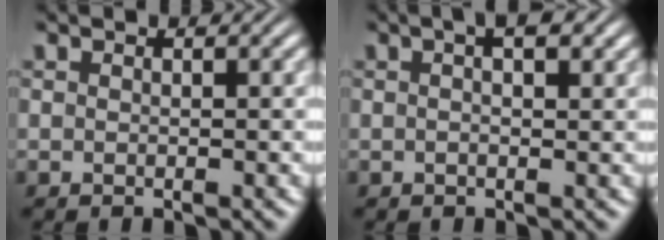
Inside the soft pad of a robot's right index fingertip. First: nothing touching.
{"total": 2.8, "force": [1.1, 0.9, 2.5], "torque": [-0.026, 0.013, 0.008]}